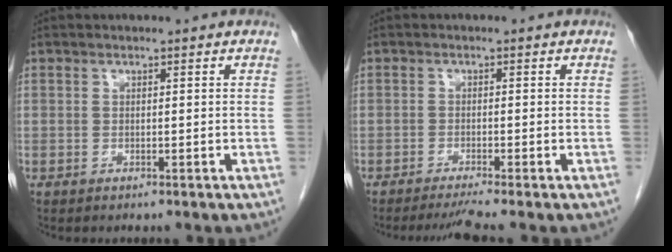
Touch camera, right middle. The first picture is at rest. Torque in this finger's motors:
{"motor_torque": [0.03, -0.02, 0.00, 0.00]}